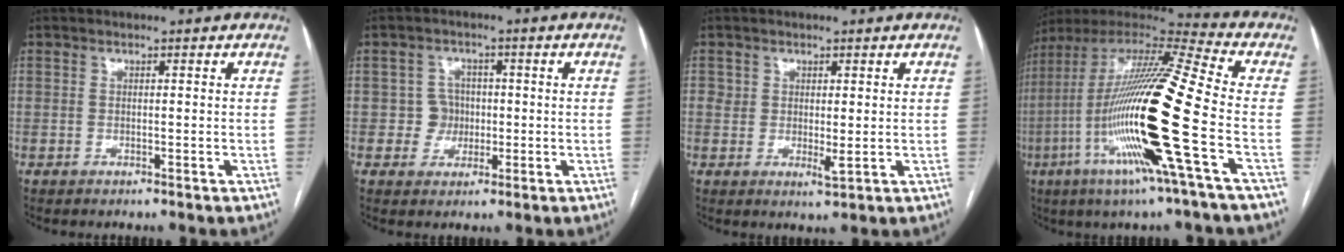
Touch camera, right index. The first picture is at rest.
{"total": 3.7, "force": [-0.3, 3.7, 0.5], "torque": [0.002, 0.014, 0.000]}
{"total": 2.4, "force": [0.3, 1.4, 1.9], "torque": [-0.025, -0.008, 0.007]}
{"total": 23.6, "force": [-6.0, 0.0, 22.9], "torque": [-0.452, -0.028, -0.128]}